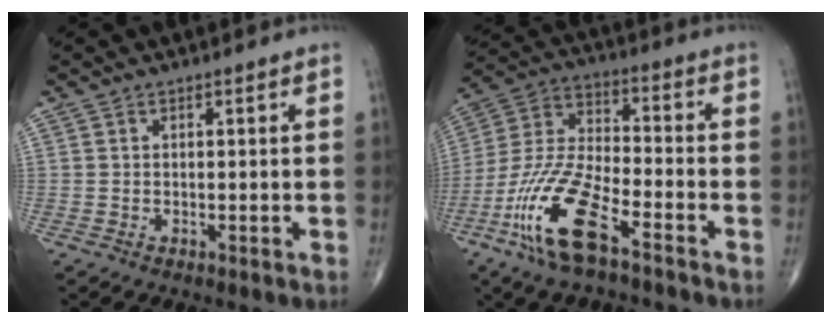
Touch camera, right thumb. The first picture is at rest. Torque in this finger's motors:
{"motor_torque": [0.68, 0.34, 1.56, -0.64, 0.48]}